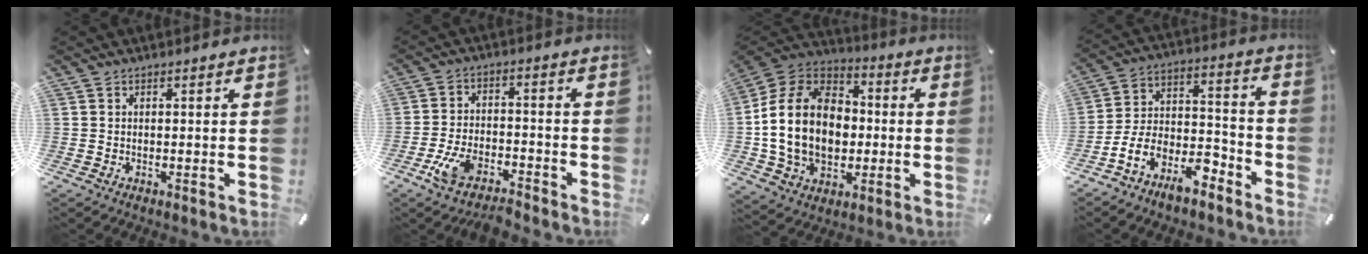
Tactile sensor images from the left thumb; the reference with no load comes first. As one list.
[{"total": 8.8, "force": [-6.3, 3.7, 4.9], "torque": [-0.107, 0.027, -0.121]}, {"total": 18.8, "force": [-1.4, 14.8, 11.6], "torque": [-0.266, 0.014, -0.025]}, {"total": 11.1, "force": [-8.4, 5.6, 4.6], "torque": [-0.086, 0.036, -0.159]}]